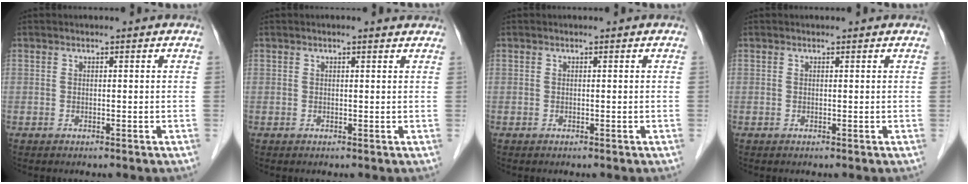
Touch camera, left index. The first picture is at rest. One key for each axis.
{"total": 1.8, "fx": 1.4, "fy": 0.4, "fz": 1.0, "tx": -0.016, "ty": 0.011, "tz": 0.013}
{"total": 0.0}
{"total": 0.0}